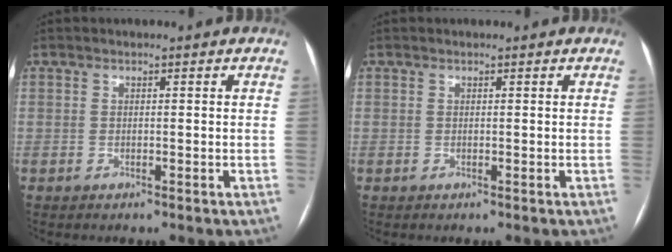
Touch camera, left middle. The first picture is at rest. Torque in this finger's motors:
{"motor_torque": [-0.41, -0.33, -0.29, -0.10]}